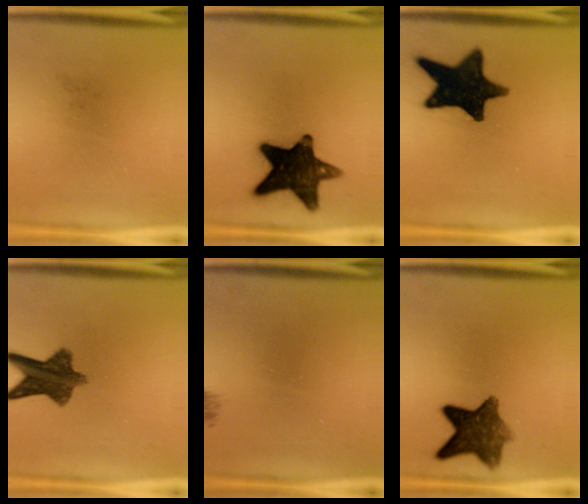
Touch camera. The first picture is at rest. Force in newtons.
{"total": 15.8}
{"total": 16.2}
{"total": 9.6}
{"total": 0.7}
{"total": 9.2}